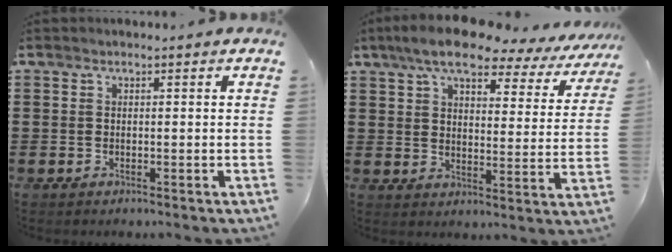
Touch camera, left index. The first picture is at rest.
{"total": 9.1, "force": [7.4, 2.0, 4.8], "torque": [-0.108, -0.034, 0.125]}